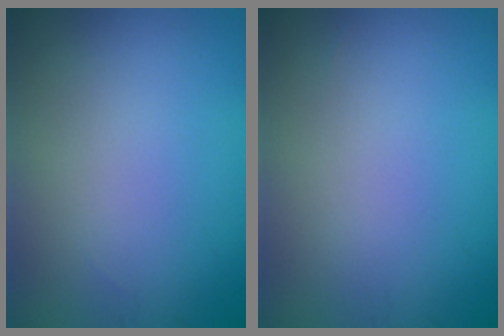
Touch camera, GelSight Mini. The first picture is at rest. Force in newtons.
{"total": 0.0}